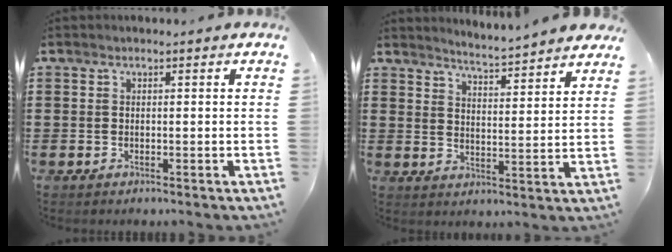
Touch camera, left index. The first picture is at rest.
{"total": 3.9, "force": [3.8, -0.8, 0.4], "torque": [-0.027, -0.033, 0.062]}